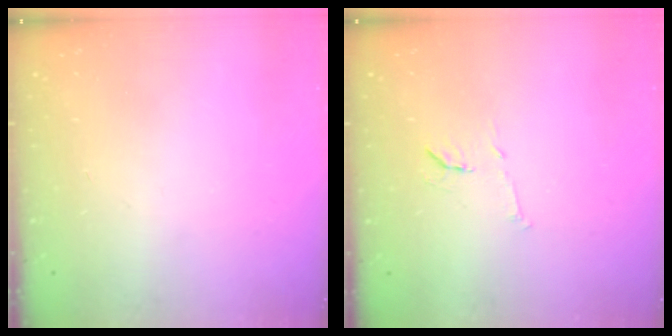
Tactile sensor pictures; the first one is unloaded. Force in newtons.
{"total": 9.1, "press": 9.1, "slide": 0.4}